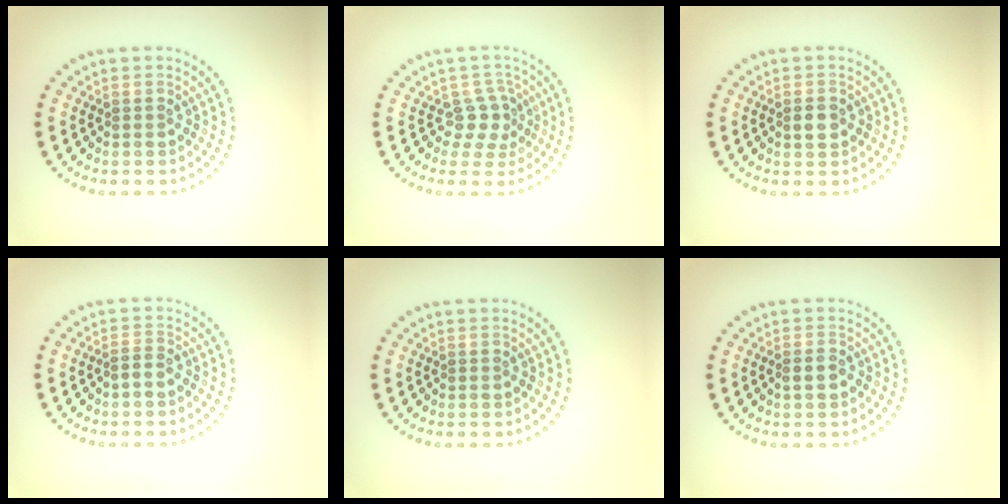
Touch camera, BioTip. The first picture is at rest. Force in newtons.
{"total": 2.2, "press": 1.5, "slide": 1.7}
{"total": 1.5, "press": 1.5, "slide": 0.2}
{"total": 0.8, "press": 0.8, "slide": 0.3}
{"total": 0.0}
{"total": 1.3, "press": 1.3, "slide": 0.3}